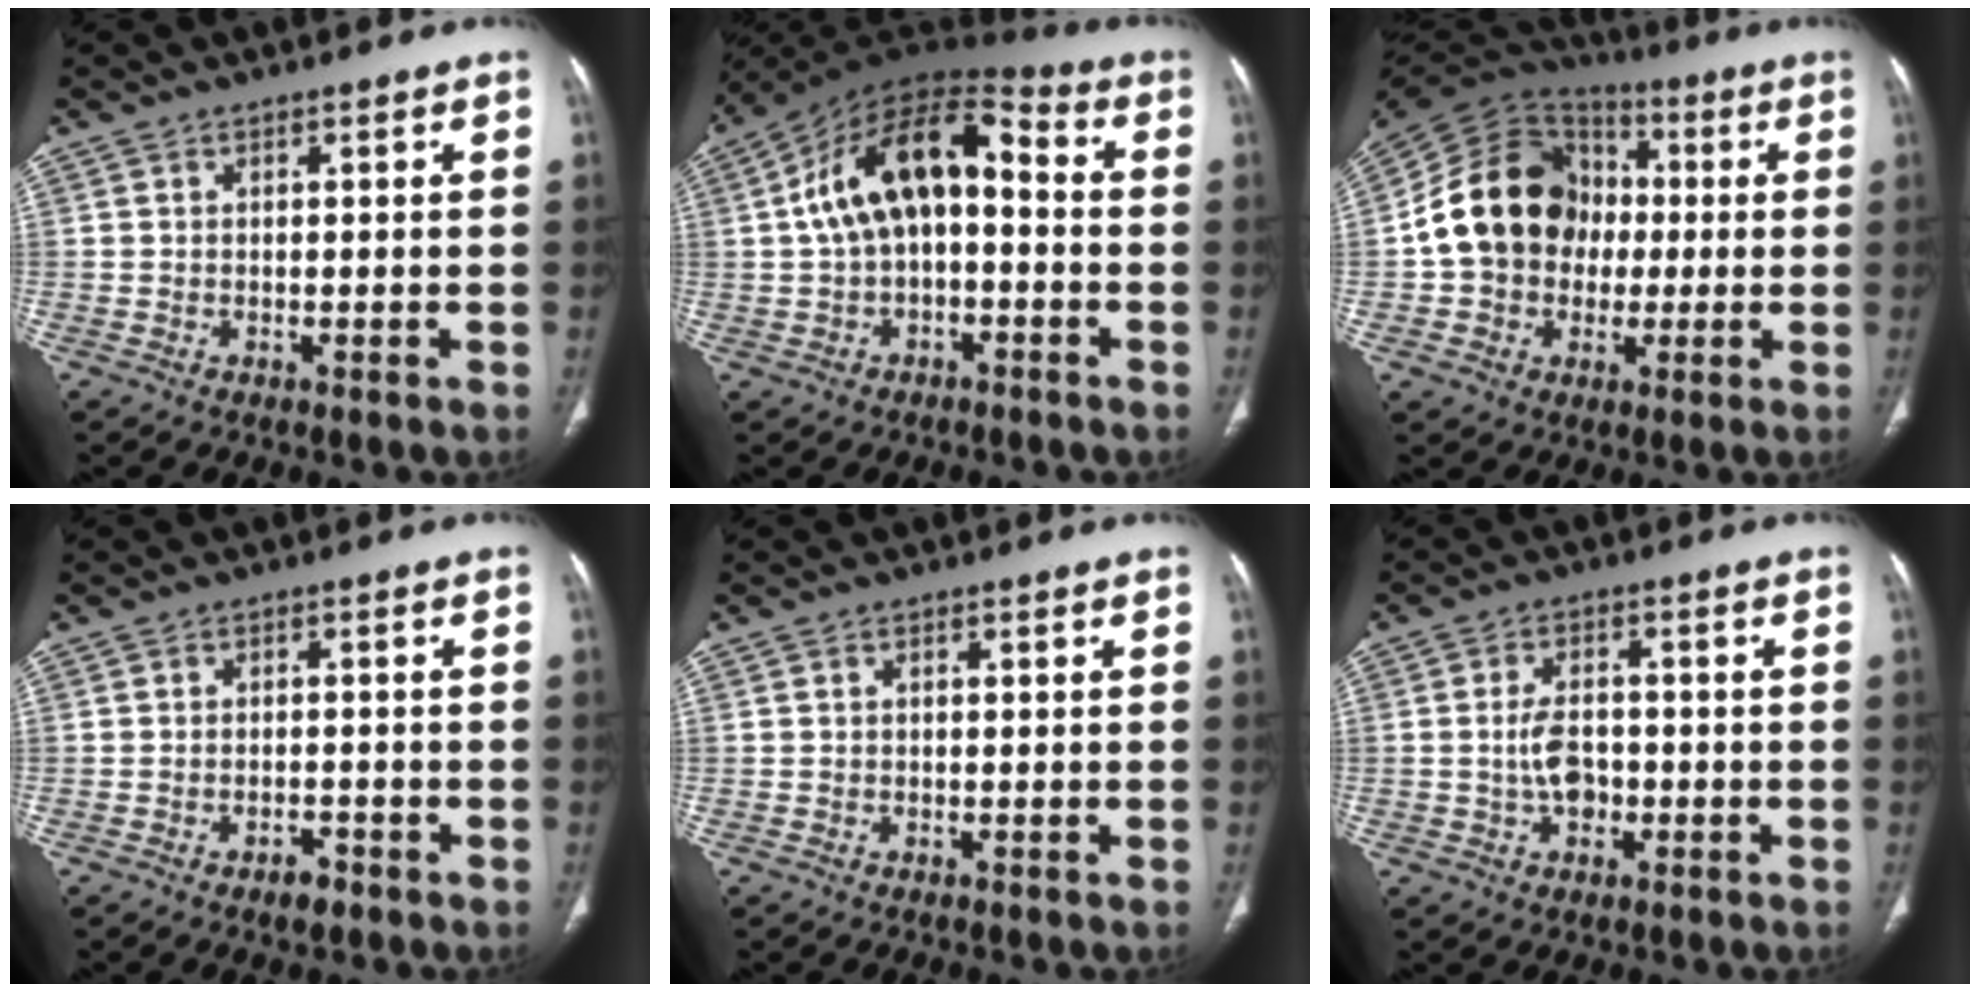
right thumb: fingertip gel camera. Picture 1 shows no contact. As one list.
[{"total": 15.4, "force": [0.4, 8.7, 12.8], "torque": [-0.207, 0.055, -0.005]}, {"total": 18.4, "force": [-0.3, 15.3, 10.3], "torque": [-0.157, 0.031, -0.010]}, {"total": 2.5, "force": [-1.7, 1.1, 1.4], "torque": [-0.022, 0.008, -0.026]}, {"total": 0.0}, {"total": 5.5, "force": [-1.0, 3.7, 4.0], "torque": [-0.063, 0.016, -0.017]}]